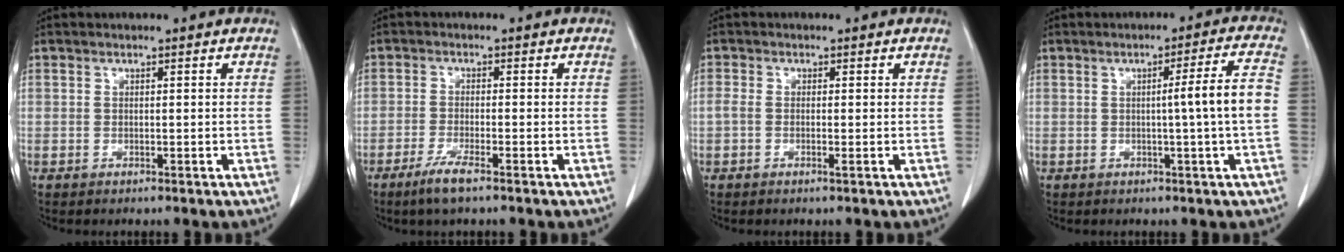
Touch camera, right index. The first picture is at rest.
{"total": 4.1, "force": [-2.7, 0.2, 3.0], "torque": [-0.066, -0.010, -0.053]}
{"total": 1.7, "force": [-0.5, 0.5, 1.5], "torque": [-0.033, -0.001, -0.008]}
{"total": 6.2, "force": [-0.5, -1.3, 6.1], "torque": [-0.086, 0.004, -0.006]}